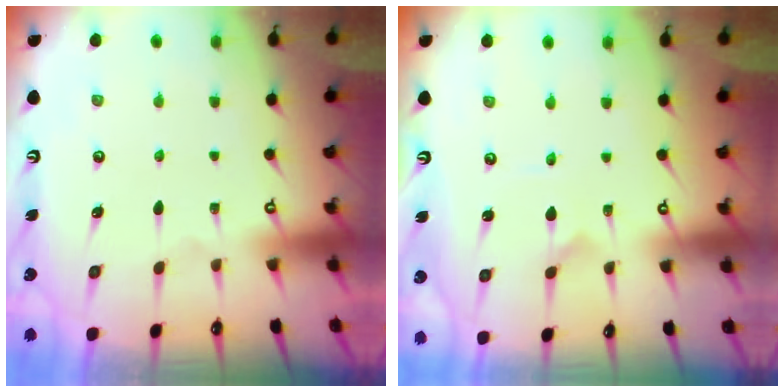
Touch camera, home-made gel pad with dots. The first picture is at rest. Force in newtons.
{"total": 0.0}